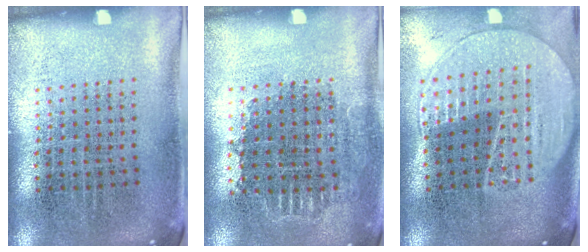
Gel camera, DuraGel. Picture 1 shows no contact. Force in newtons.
{"total": 0.9, "press": 0.8, "slide": 0.2}
{"total": 2.0, "press": 1.8, "slide": 0.9}